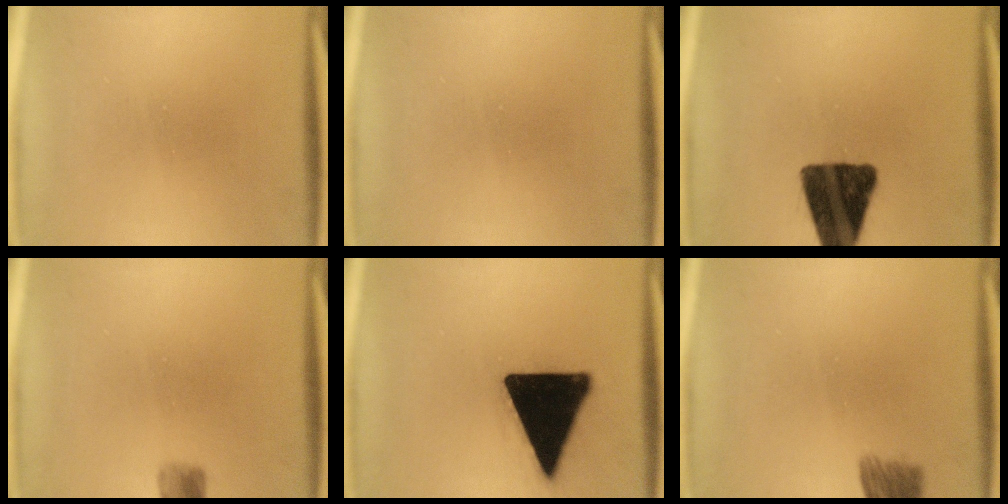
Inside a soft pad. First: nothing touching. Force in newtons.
{"total": 0.0}
{"total": 15.6}
{"total": 2.4}
{"total": 20.3}
{"total": 3.9}